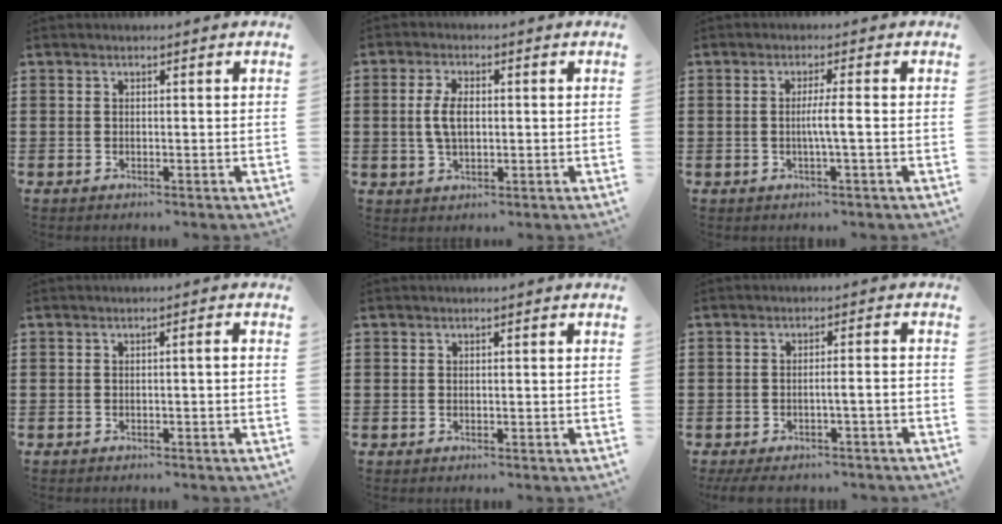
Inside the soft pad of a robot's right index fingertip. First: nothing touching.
{"total": 5.0, "force": [0.3, 2.3, 4.4], "torque": [-0.102, 0.002, -0.001]}
{"total": 3.2, "force": [-0.4, -0.2, 3.1], "torque": [-0.055, -0.007, -0.010]}
{"total": 0.9, "force": [-0.6, 0.0, 0.6], "torque": [-0.011, -0.003, -0.012]}
{"total": 0.0}
{"total": 3.0, "force": [-2.3, 0.0, 1.9], "torque": [-0.031, -0.004, -0.046]}